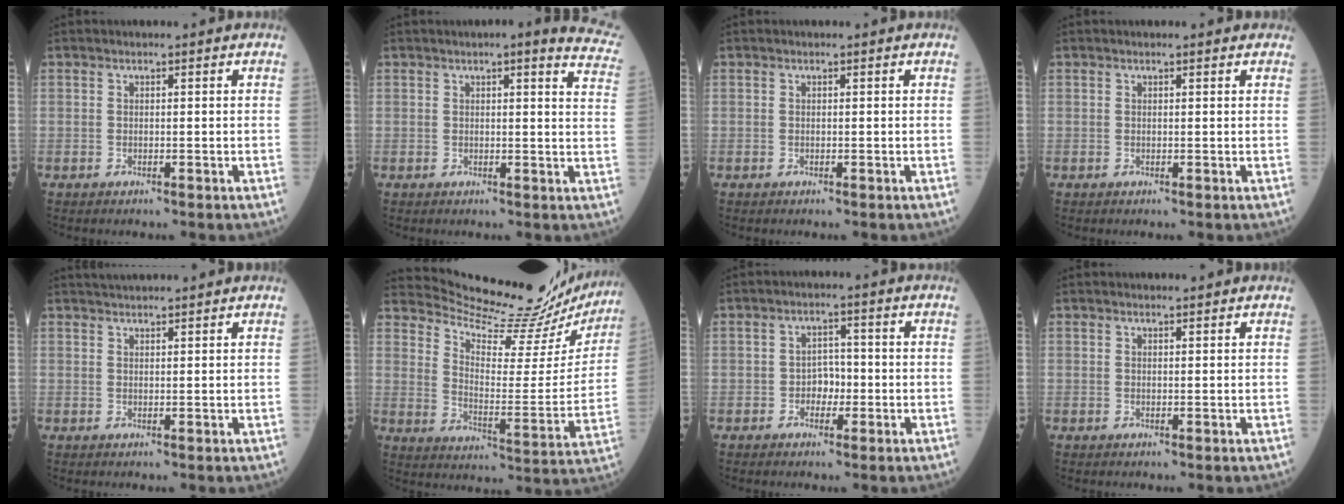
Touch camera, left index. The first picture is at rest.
{"total": 10.1, "force": [8.6, 1.4, 5.2], "torque": [-0.038, -0.032, 0.061]}
{"total": 0.0}
{"total": 1.1, "force": [0.8, 0.4, 0.5], "torque": [-0.012, 0.004, 0.004]}
{"total": 3.7, "force": [3.5, -0.2, 1.1], "torque": [-0.017, 0.028, 0.058]}
{"total": 21.4, "force": [21.0, 2.3, 3.7], "torque": [-0.070, -0.091, 0.270]}
{"total": 2.9, "force": [-1.2, 1.9, 1.8], "torque": [-0.023, 0.004, -0.023]}
{"total": 0.9, "force": [0.9, 0.1, 0.2], "torque": [-0.007, 0.000, 0.016]}